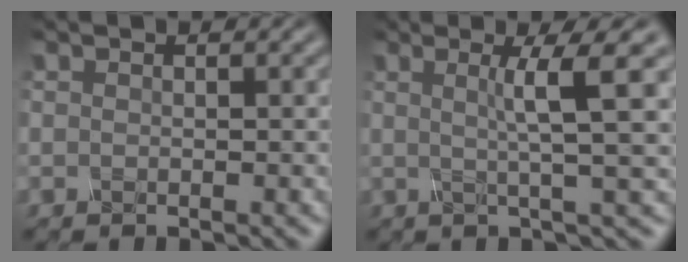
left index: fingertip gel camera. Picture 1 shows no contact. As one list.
[{"total": 5.6, "force": [1.3, 0.7, 5.4], "torque": [-0.081, 0.011, 0.020]}]